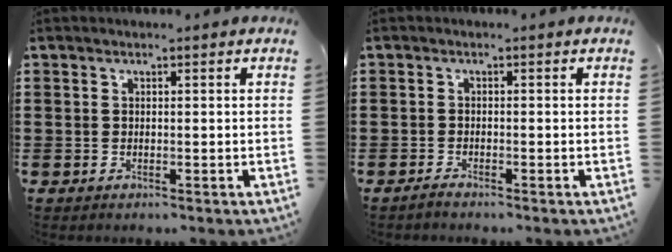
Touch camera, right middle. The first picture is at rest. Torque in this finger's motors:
{"motor_torque": [0.15, -0.02, 0.07, 0.02]}